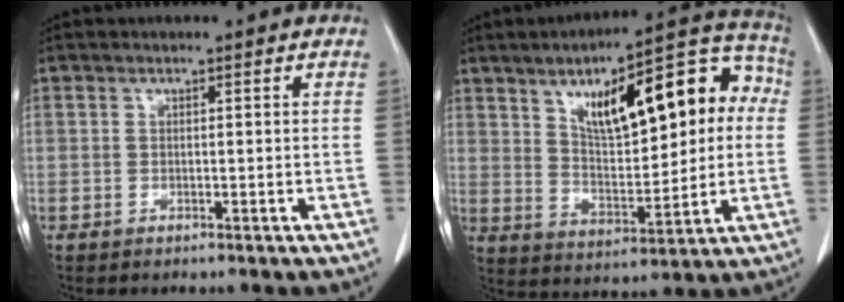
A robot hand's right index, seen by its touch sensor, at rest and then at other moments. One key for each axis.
{"total": 19.5, "fx": 5.2, "fy": 6.7, "fz": 17.6, "tx": -0.247, "ty": 0.042, "tz": 0.081}